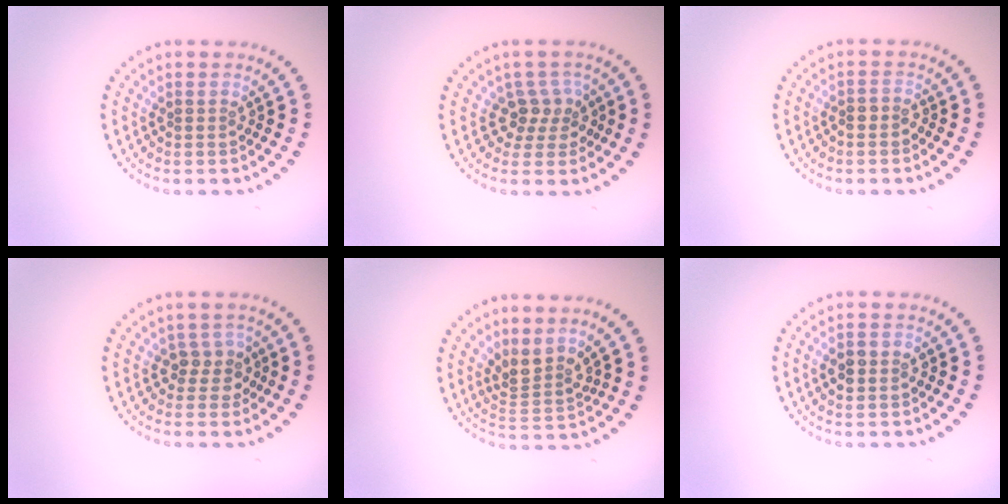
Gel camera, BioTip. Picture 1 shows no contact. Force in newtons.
{"total": 2.7, "press": 2.0, "slide": 1.8}
{"total": 0.9, "press": 0.7, "slide": 0.6}
{"total": 2.0, "press": 1.7, "slide": 1.1}
{"total": 2.6, "press": 1.7, "slide": 2.0}
{"total": 2.5, "press": 2.5, "slide": 0.1}